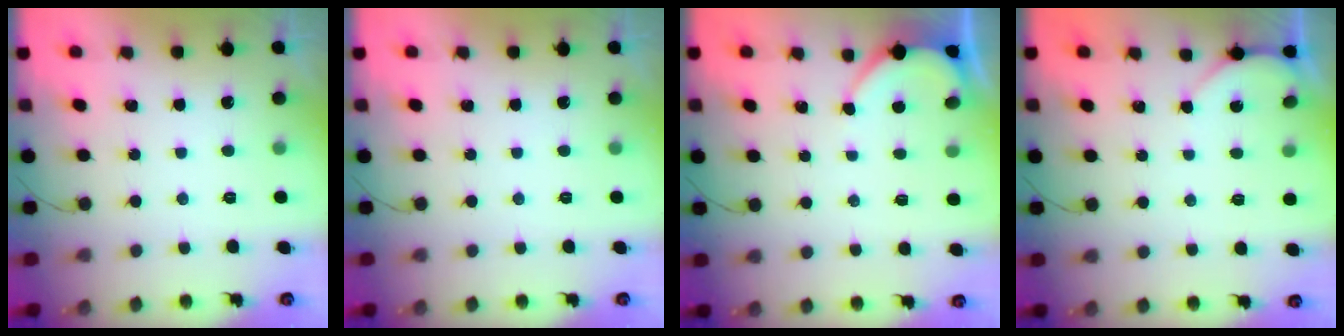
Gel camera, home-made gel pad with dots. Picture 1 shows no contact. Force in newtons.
{"total": 0.0}
{"total": 2.9, "press": 2.9, "slide": 0.4}
{"total": 1.8, "press": 1.8, "slide": 0.2}